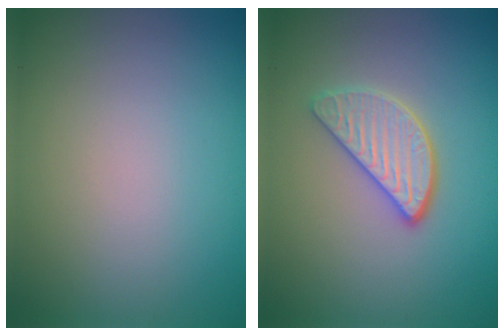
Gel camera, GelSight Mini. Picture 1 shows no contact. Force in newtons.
{"total": 3.5, "press": 2.9, "slide": 1.9}